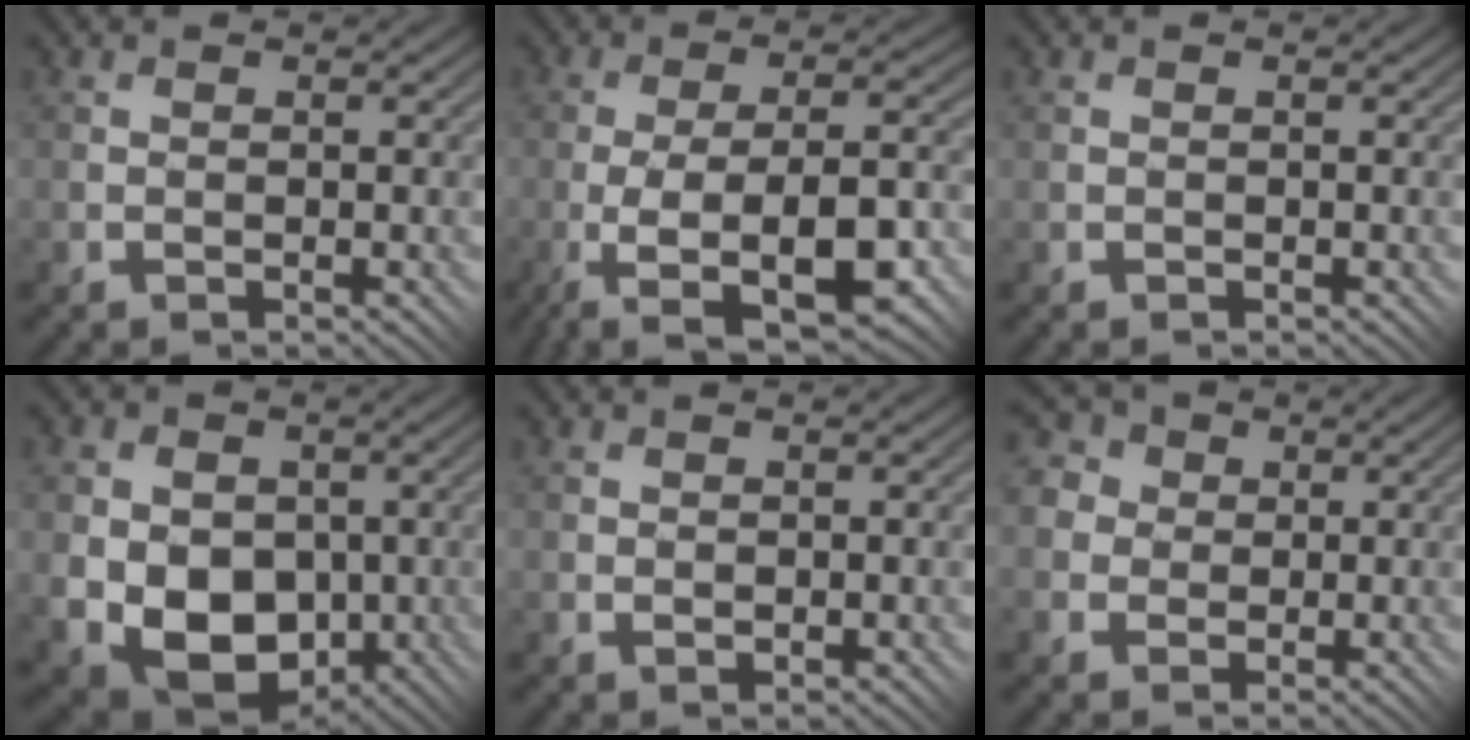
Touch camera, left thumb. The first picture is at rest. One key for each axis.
{"total": 10.5, "fx": -4.5, "fy": 3.0, "fz": 9.0, "tx": -0.165, "ty": 0.003, "tz": -0.071}
{"total": 0.0}
{"total": 12.4, "fx": -2.4, "fy": 9.3, "fz": 7.9, "tx": -0.134, "ty": -0.013, "tz": -0.057}
{"total": 0.7, "fx": 0.2, "fy": 0.5, "fz": 0.5, "tx": -0.009, "ty": -0.001, "tz": 0.005}
{"total": 8.0, "fx": 2.2, "fy": 7.0, "fz": 3.0, "tx": -0.106, "ty": 0.020, "tz": 0.020}